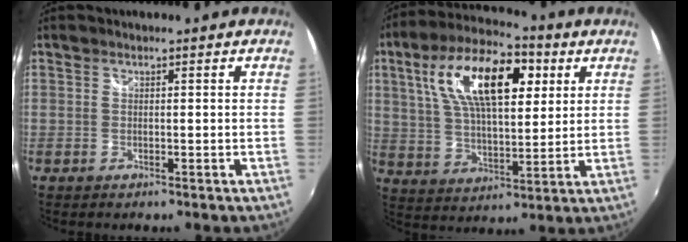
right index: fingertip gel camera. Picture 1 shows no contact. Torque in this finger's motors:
{"motor_torque": [1.29, 0.85, 0.83, 0.21]}